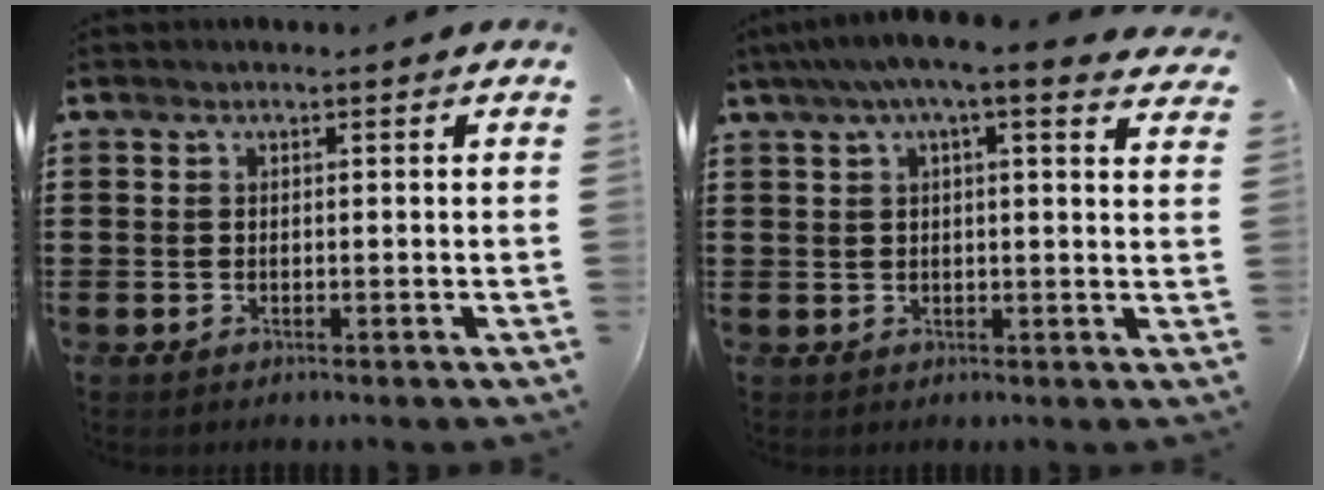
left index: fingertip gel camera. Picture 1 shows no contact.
{"total": 4.9, "force": [3.5, 0.4, 3.4], "torque": [-0.077, -0.003, 0.059]}